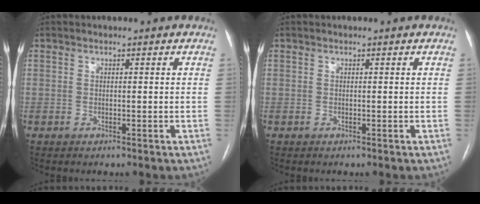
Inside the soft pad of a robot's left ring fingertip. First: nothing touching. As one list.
[{"total": 0.0}]